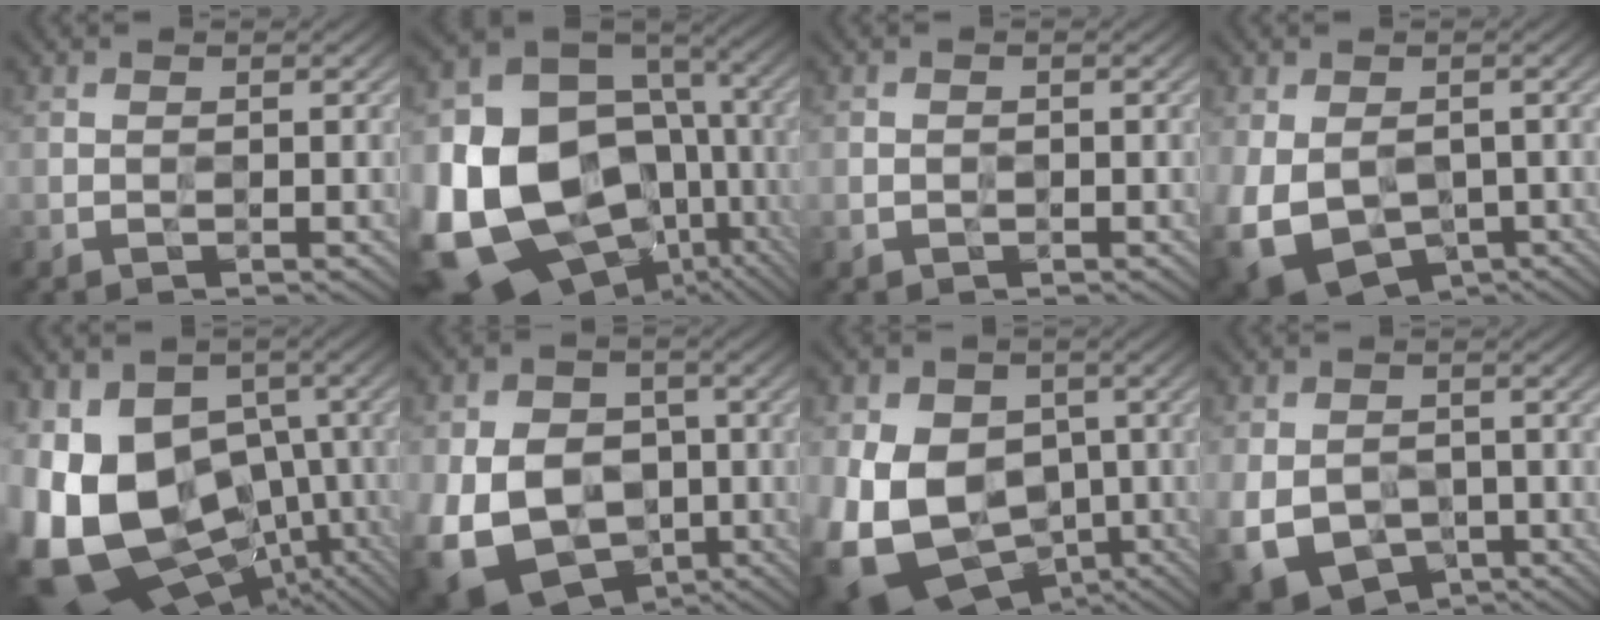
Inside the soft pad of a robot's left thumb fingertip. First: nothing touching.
{"total": 22.3, "force": [-4.5, 17.2, 13.5], "torque": [-0.323, -0.046, -0.055]}
{"total": 0.7, "force": [-0.3, 0.6, 0.1], "torque": [0.000, -0.003, -0.007]}
{"total": 11.7, "force": [-3.7, 7.9, 7.8], "torque": [-0.167, -0.042, -0.038]}
{"total": 20.7, "force": [-4.3, 14.6, 14.0], "torque": [-0.298, -0.040, -0.043]}
{"total": 17.1, "force": [-5.3, 13.6, 9.0], "torque": [-0.198, -0.035, -0.090]}
{"total": 16.0, "force": [-3.7, 12.2, 9.6], "torque": [-0.206, -0.029, -0.063]}
{"total": 9.2, "force": [-3.2, 6.7, 5.3], "torque": [-0.119, -0.034, -0.048]}